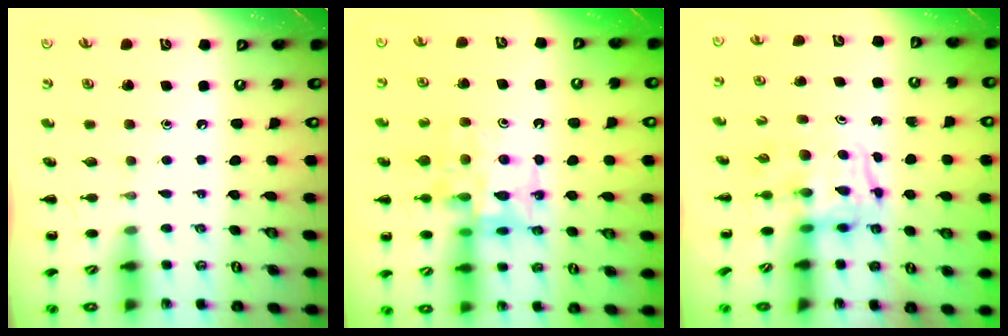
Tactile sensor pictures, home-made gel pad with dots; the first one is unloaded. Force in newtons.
{"total": 15.4, "press": 14.9, "slide": 3.6}
{"total": 3.2, "press": 3.2, "slide": 0.6}